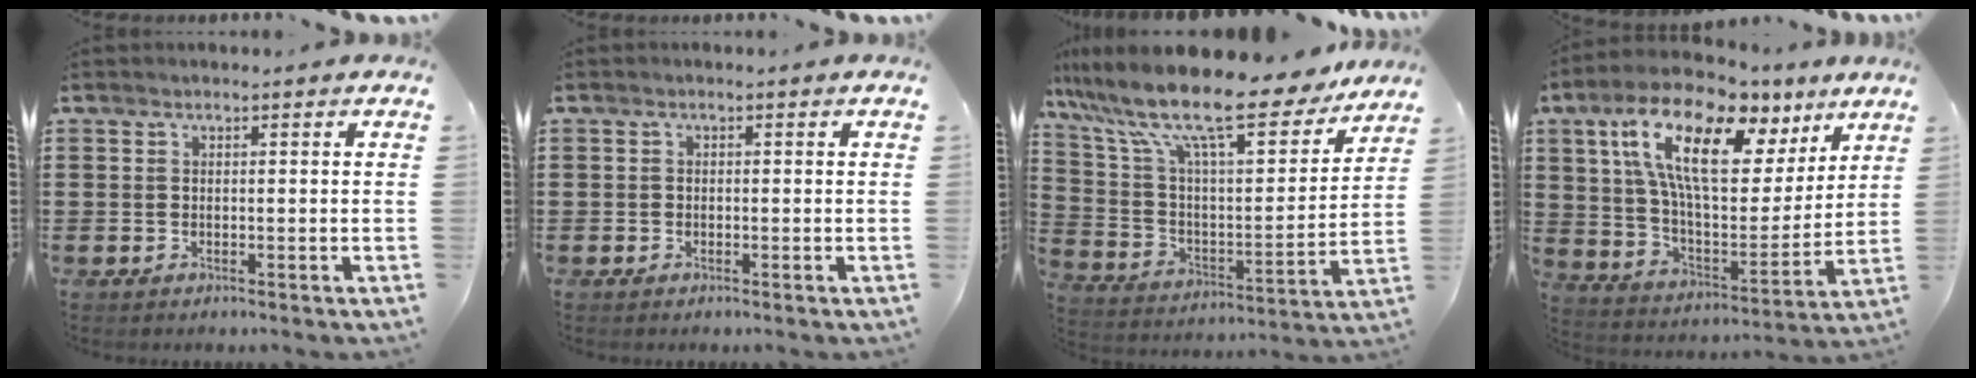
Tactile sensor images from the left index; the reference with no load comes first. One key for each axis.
{"total": 0.6, "fx": -0.4, "fy": 0.5, "fz": 0.2, "tx": -0.005, "ty": 0.000, "tz": -0.008}
{"total": 15.4, "fx": 12.1, "fy": 2.6, "fz": 9.2, "tx": -0.212, "ty": -0.072, "tz": 0.204}
{"total": 17.0, "fx": 9.3, "fy": 6.7, "fz": 12.6, "tx": -0.254, "ty": -0.031, "tz": 0.159}